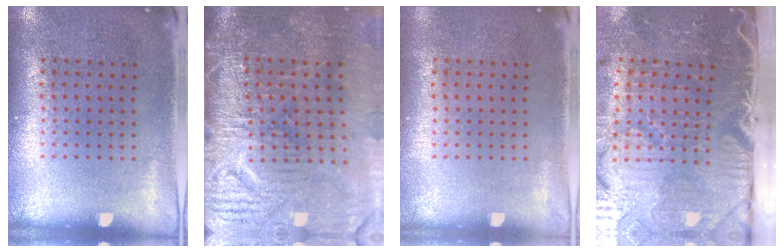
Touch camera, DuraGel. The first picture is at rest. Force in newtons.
{"total": 4.8, "press": 3.9, "slide": 2.7}
{"total": 0.0}
{"total": 5.3, "press": 4.3, "slide": 3.1}